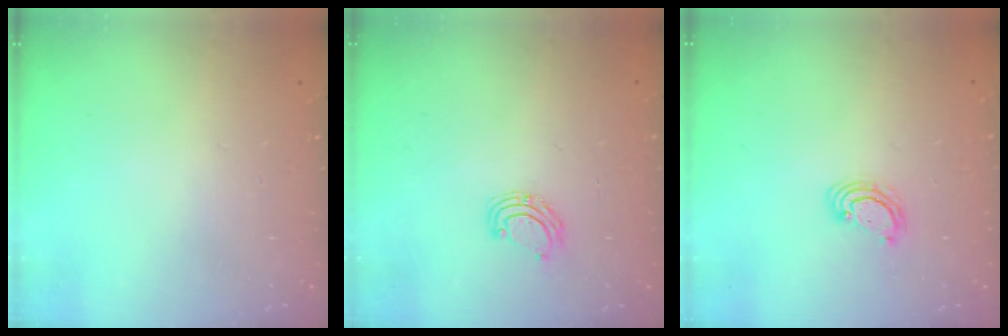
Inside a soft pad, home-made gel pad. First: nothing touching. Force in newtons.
{"total": 6.0, "press": 5.9, "slide": 1.1}
{"total": 3.6, "press": 3.6, "slide": 0.4}